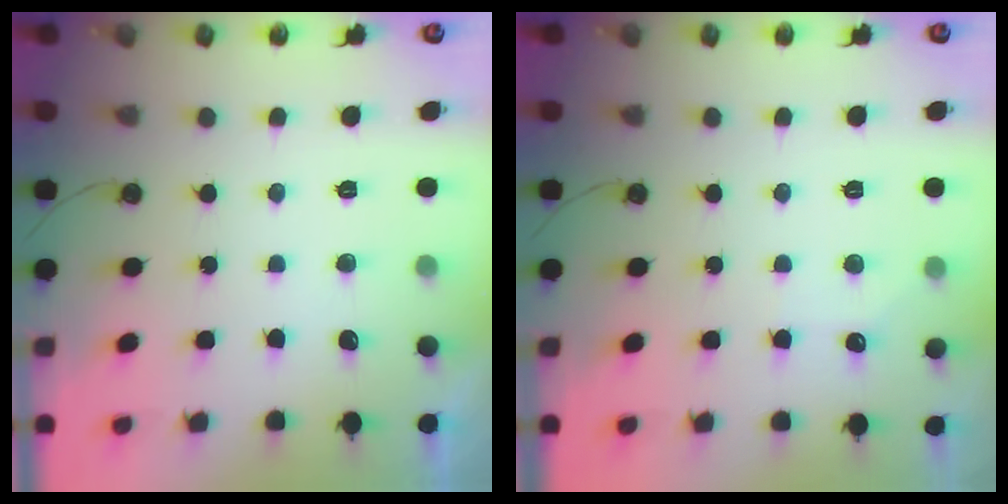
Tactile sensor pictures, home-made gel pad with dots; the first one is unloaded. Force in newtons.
{"total": 2.7, "press": 2.6, "slide": 0.4}